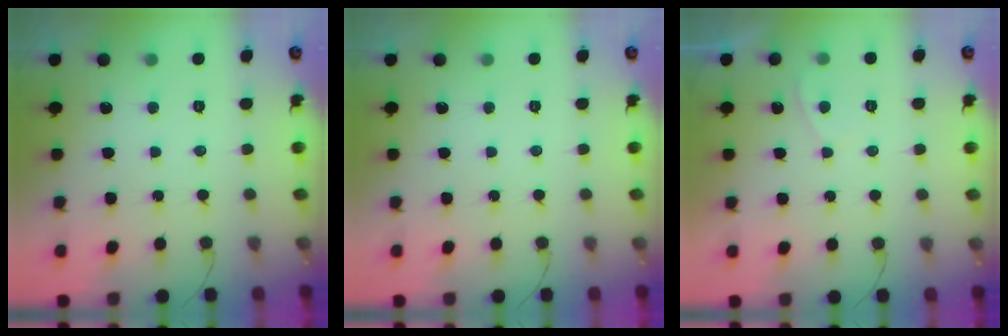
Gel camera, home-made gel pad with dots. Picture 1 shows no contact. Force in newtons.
{"total": 0.0}
{"total": 0.7, "press": 0.6, "slide": 0.5}